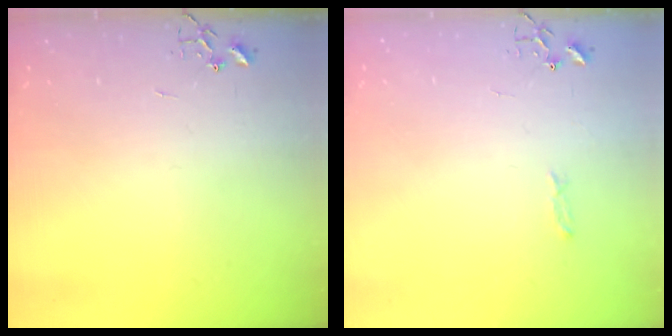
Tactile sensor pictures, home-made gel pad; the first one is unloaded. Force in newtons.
{"total": 3.3, "press": 3.3, "slide": 0.4}